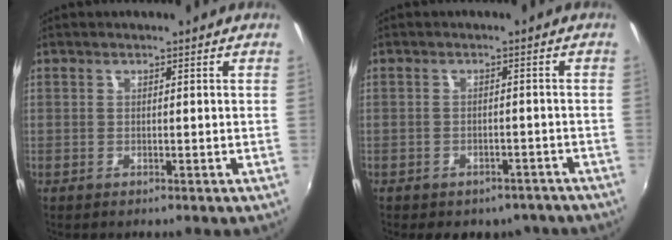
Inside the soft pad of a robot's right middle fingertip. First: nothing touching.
{"total": 8.9, "force": [-6.8, 4.8, 3.3], "torque": [-0.073, -0.007, -0.076]}